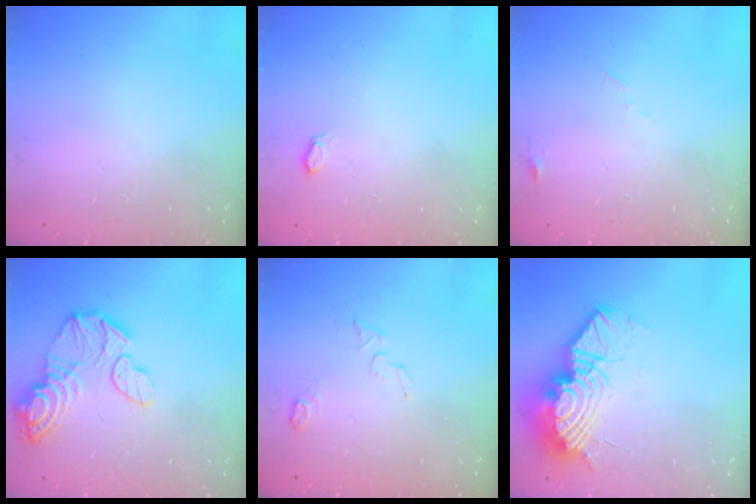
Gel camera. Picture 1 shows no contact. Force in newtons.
{"total": 2.9, "press": 2.7, "slide": 1.1}
{"total": 2.9, "press": 2.9, "slide": 0.2}
{"total": 13.8, "press": 13.7, "slide": 1.8}
{"total": 5.0, "press": 4.9, "slide": 1.1}
{"total": 19.7, "press": 19.6, "slide": 2.4}